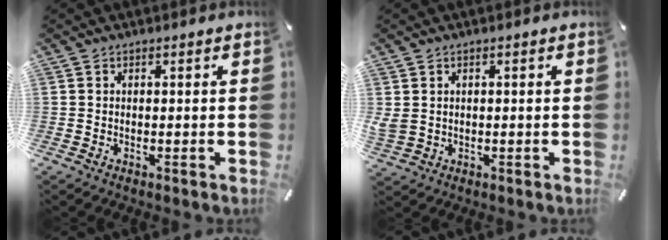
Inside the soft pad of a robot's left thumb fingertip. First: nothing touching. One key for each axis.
{"total": 2.5, "fx": 0.7, "fy": 2.2, "fz": 0.9, "tx": -0.026, "ty": 0.001, "tz": 0.011}